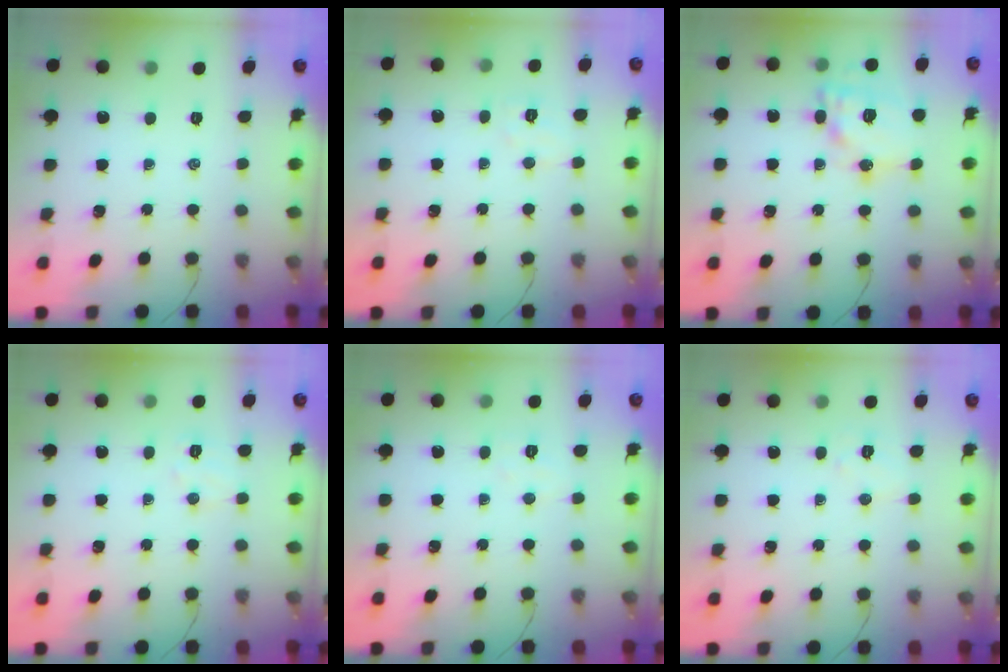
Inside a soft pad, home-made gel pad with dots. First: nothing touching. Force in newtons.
{"total": 4.2, "press": 4.1, "slide": 1.0}
{"total": 15.3, "press": 15.2, "slide": 2.1}
{"total": 5.7, "press": 5.6, "slide": 1.0}
{"total": 3.5, "press": 3.4, "slide": 0.7}
{"total": 5.4, "press": 5.3, "slide": 1.1}